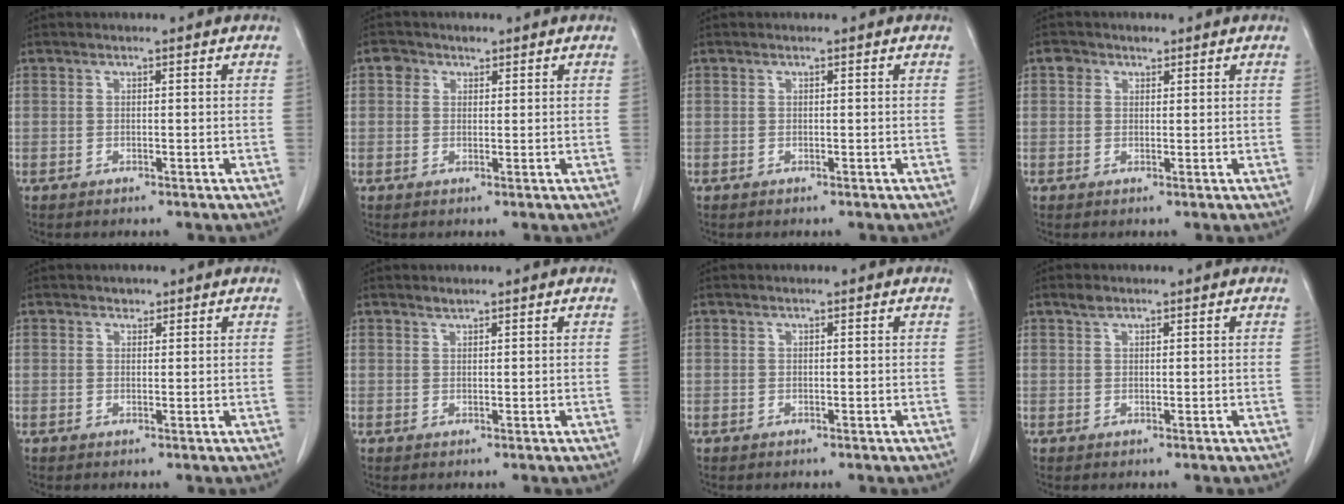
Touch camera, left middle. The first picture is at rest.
{"total": 2.1, "force": [1.1, 1.7, 0.5], "torque": [-0.008, 0.007, 0.013]}
{"total": 0.0}
{"total": 1.8, "force": [1.0, 1.5, 0.5], "torque": [-0.007, 0.007, 0.014]}
{"total": 1.0, "force": [0.7, 0.6, 0.1], "torque": [0.000, -0.004, 0.009]}
{"total": 0.7, "force": [0.7, 0.0, 0.0], "torque": [-0.007, -0.004, 0.013]}
{"total": 0.0}
{"total": 1.1, "force": [0.9, 0.5, 0.5], "torque": [-0.013, 0.004, 0.017]}